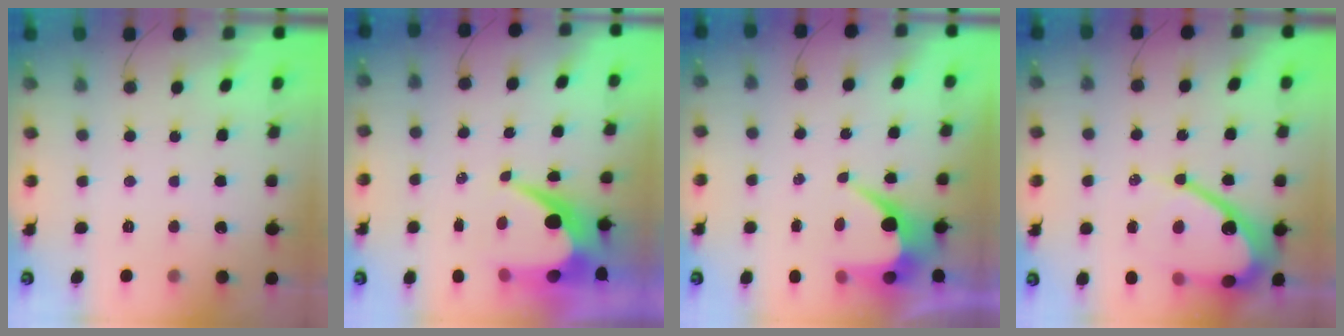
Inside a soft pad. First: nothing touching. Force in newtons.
{"total": 10.6, "press": 10.5, "slide": 0.9}
{"total": 6.3, "press": 6.3, "slide": 0.3}
{"total": 15.0, "press": 15.0, "slide": 1.3}